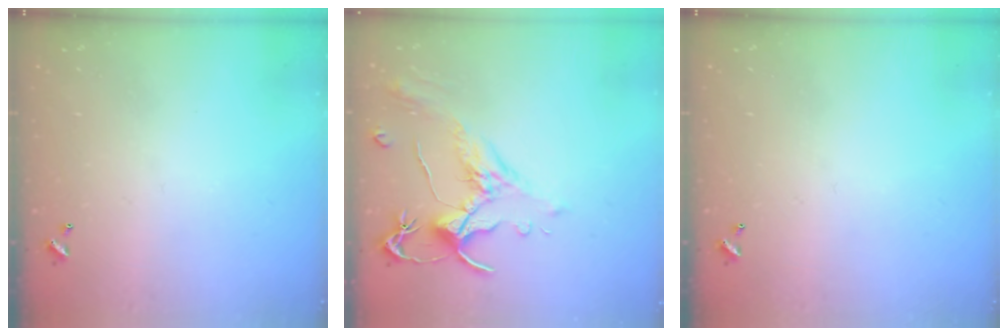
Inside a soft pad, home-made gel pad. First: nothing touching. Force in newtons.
{"total": 1.8, "press": 1.2, "slide": 1.3}
{"total": 0.0}